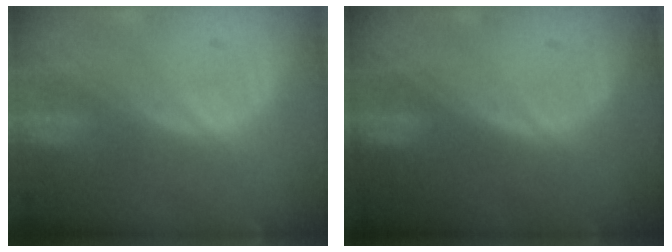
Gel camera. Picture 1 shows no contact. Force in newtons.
{"total": 0.0}